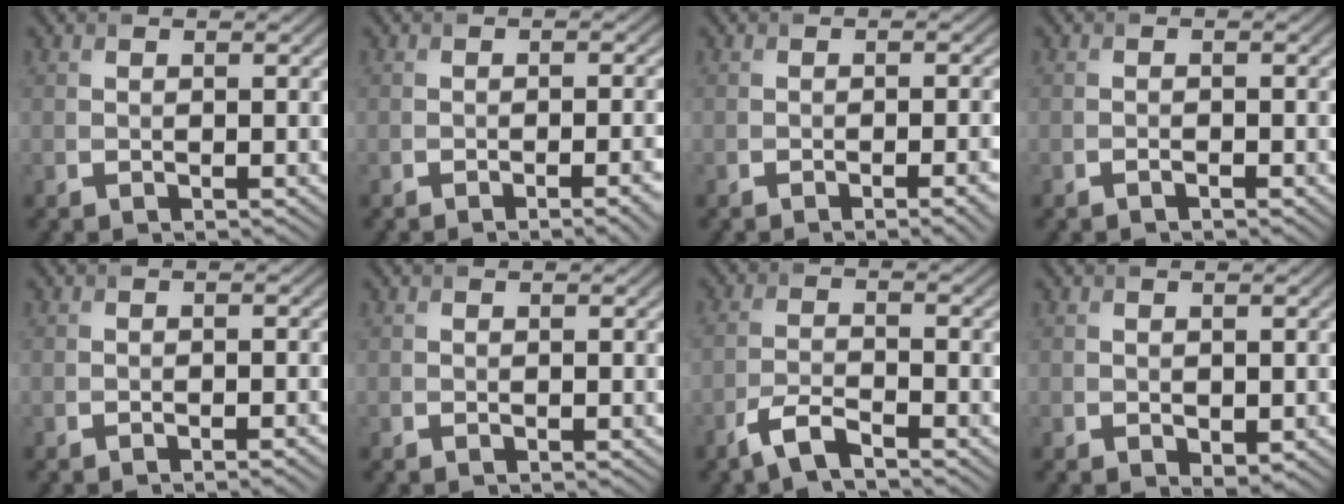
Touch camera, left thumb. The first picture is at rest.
{"total": 3.6, "force": [-1.8, 0.9, 3.0], "torque": [-0.035, 0.005, -0.024]}
{"total": 3.2, "force": [-1.6, 0.8, 2.7], "torque": [-0.033, 0.005, -0.022]}
{"total": 0.7, "force": [-0.6, 0.1, 0.3], "torque": [-0.004, 0.001, -0.010]}
{"total": 1.3, "force": [-0.9, 0.3, 0.9], "torque": [-0.007, 0.004, -0.018]}
{"total": 0.0}
{"total": 3.9, "force": [-3.0, 0.9, 2.4], "torque": [-0.055, 0.000, -0.069]}
{"total": 1.4, "force": [-0.3, 0.9, 1.0], "torque": [-0.014, -0.007, 0.006]}